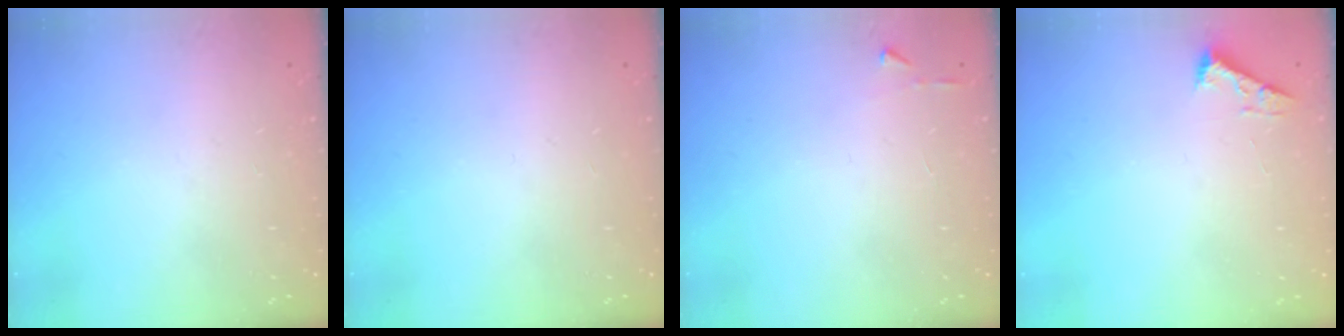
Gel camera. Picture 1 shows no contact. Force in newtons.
{"total": 0.0}
{"total": 3.2, "press": 3.2, "slide": 0.4}
{"total": 2.5, "press": 2.5, "slide": 0.3}